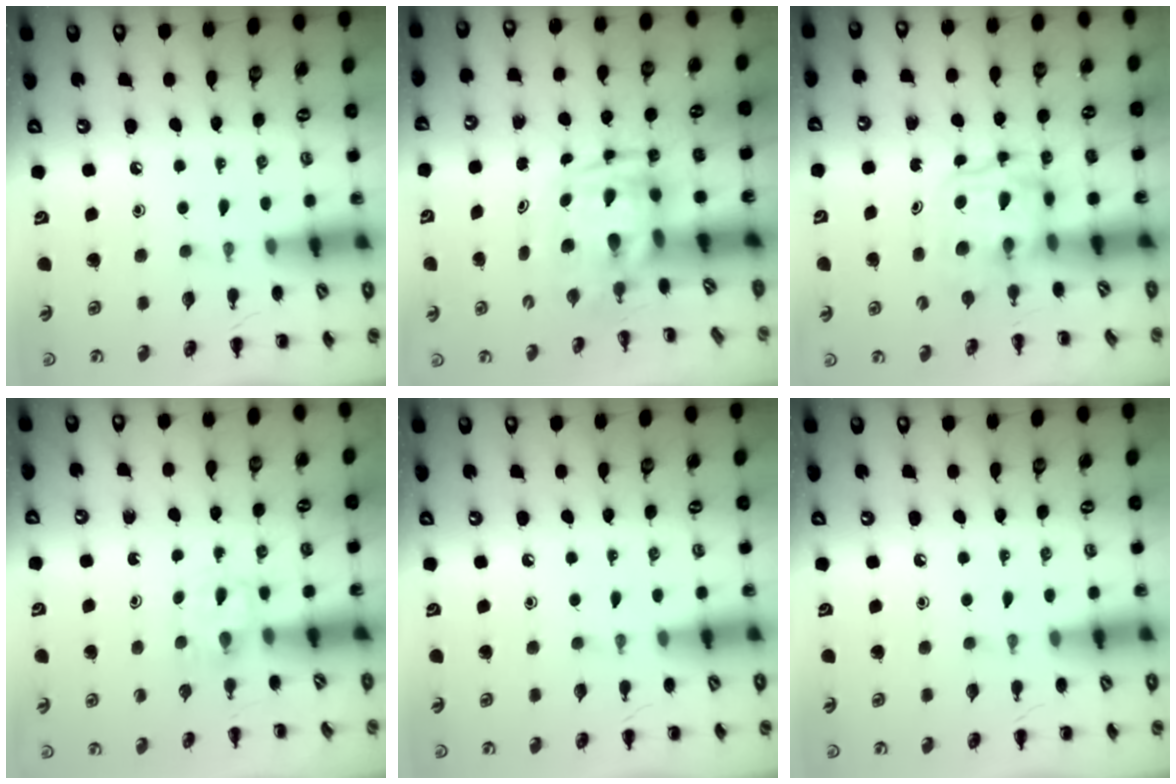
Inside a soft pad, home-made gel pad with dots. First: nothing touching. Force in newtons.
{"total": 3.2, "press": 3.1, "slide": 0.8}
{"total": 3.8, "press": 3.8, "slide": 0.4}
{"total": 2.6, "press": 2.4, "slide": 1.0}
{"total": 0.0}
{"total": 0.0}